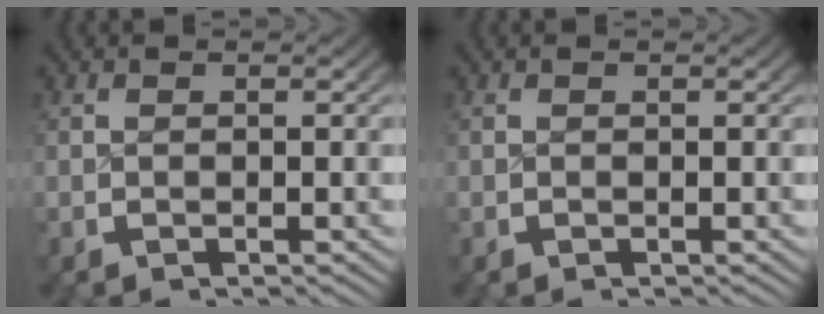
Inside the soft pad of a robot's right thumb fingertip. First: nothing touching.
{"total": 0.0}